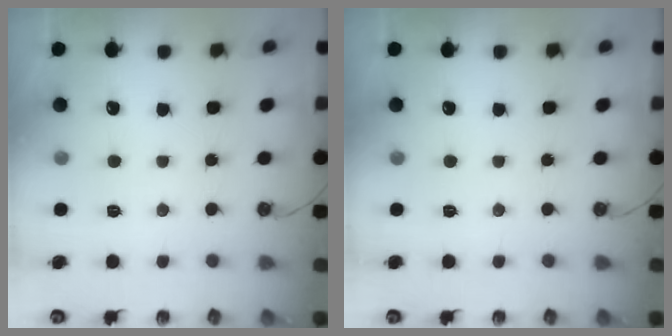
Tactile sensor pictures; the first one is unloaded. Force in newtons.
{"total": 0.0}